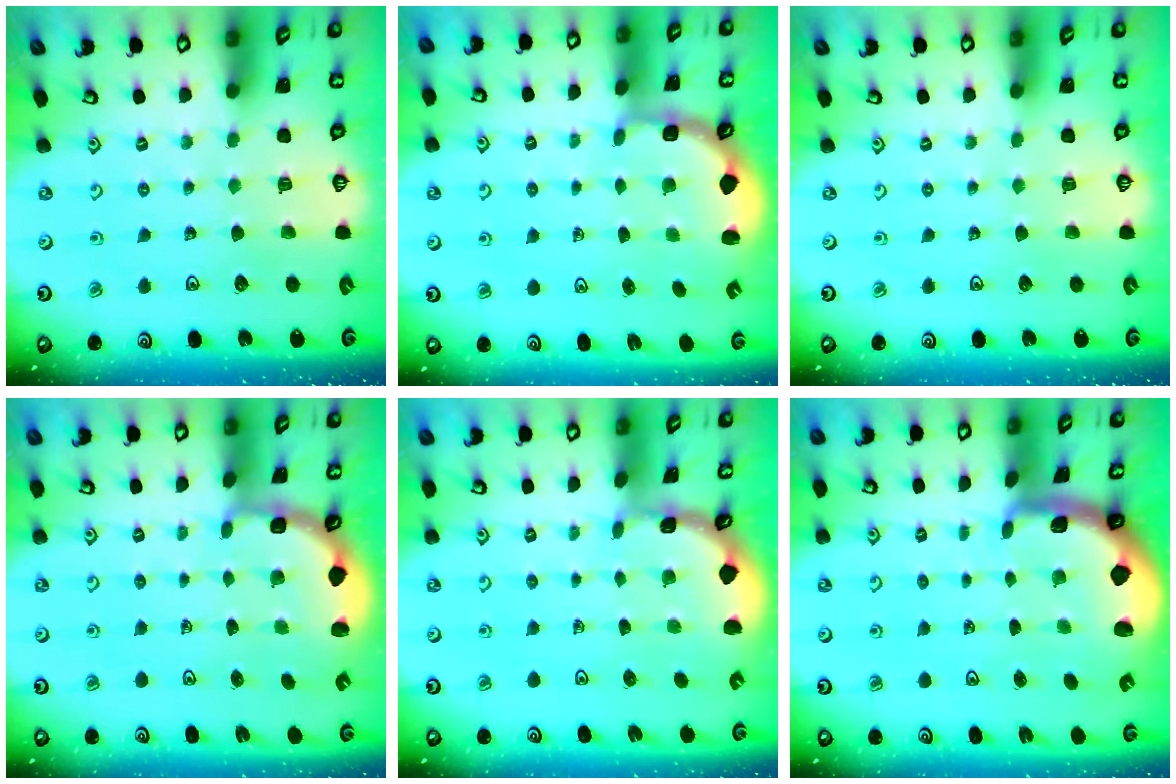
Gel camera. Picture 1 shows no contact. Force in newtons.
{"total": 2.9, "press": 1.8, "slide": 2.3}
{"total": 0.0}
{"total": 2.4, "press": 1.7, "slide": 1.6}
{"total": 1.1, "press": 1.1, "slide": 0.2}
{"total": 1.8, "press": 1.8, "slide": 0.4}